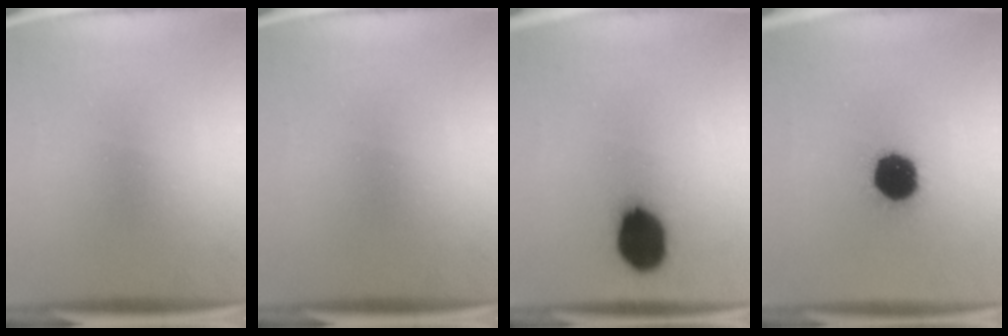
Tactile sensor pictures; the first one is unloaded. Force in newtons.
{"total": 0.0}
{"total": 13.9}
{"total": 14.0}